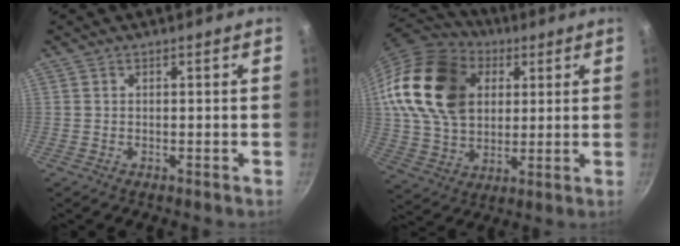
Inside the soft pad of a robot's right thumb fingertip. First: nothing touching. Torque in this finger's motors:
{"motor_torque": [2.34, 2.66, 1.05, -0.64, 0.58]}